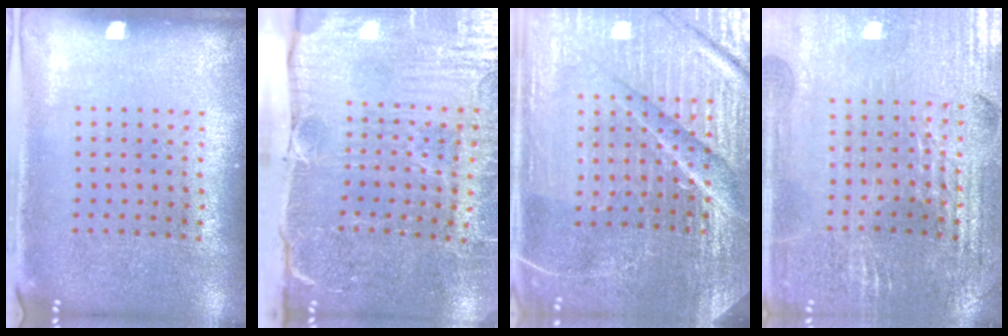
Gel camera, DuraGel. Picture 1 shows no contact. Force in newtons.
{"total": 5.4, "press": 4.5, "slide": 3.0}
{"total": 5.8, "press": 5.3, "slide": 2.4}
{"total": 2.9, "press": 2.9, "slide": 0.6}